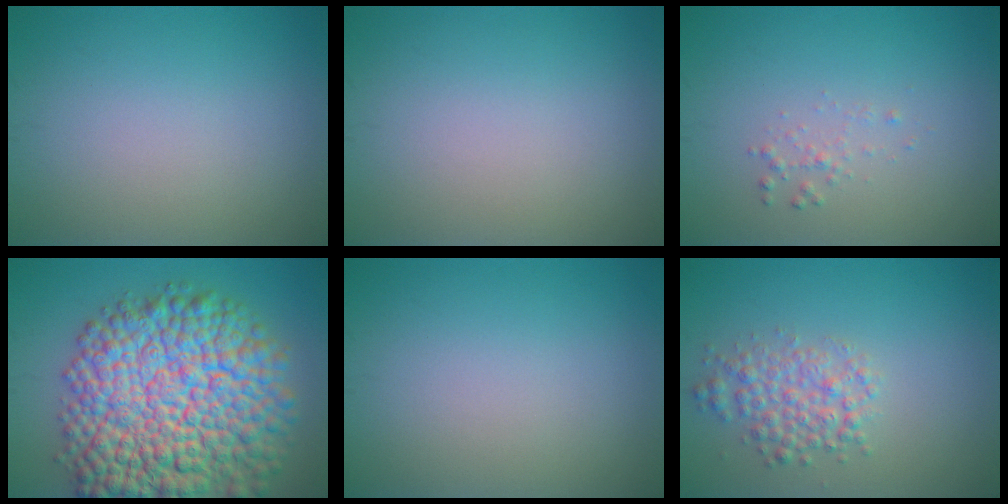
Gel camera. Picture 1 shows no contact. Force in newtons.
{"total": 0.0}
{"total": 0.9, "press": 0.9, "slide": 0.0}
{"total": 16.9, "press": 16.9, "slide": 0.7}
{"total": 0.0}
{"total": 3.2, "press": 3.1, "slide": 0.1}